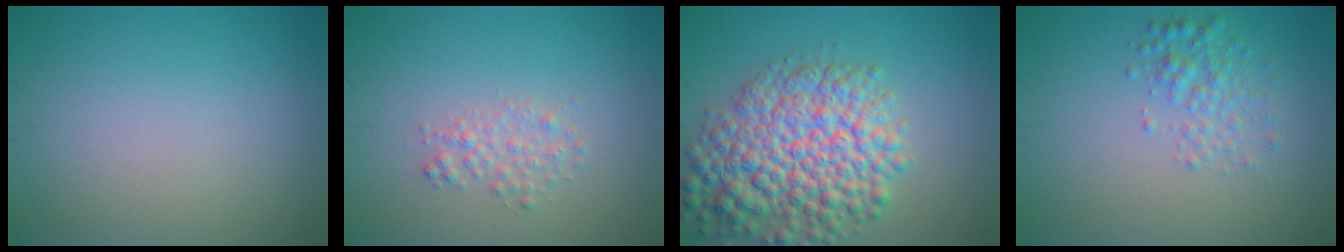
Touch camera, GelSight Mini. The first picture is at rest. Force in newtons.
{"total": 1.6, "press": 1.6, "slide": 0.1}
{"total": 9.5, "press": 9.5, "slide": 0.4}
{"total": 2.4, "press": 2.4, "slide": 0.1}